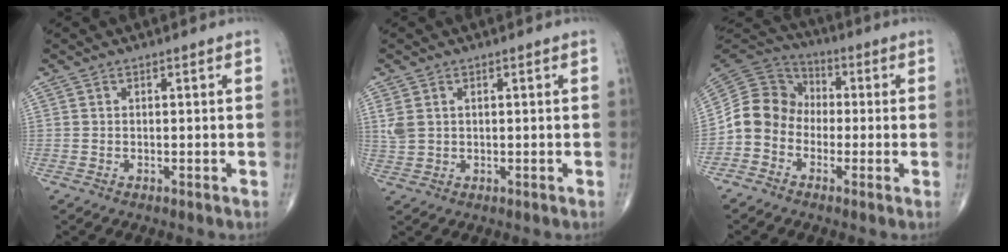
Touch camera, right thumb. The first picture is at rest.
{"total": 3.1, "force": [0.9, 2.1, 2.1], "torque": [-0.056, 0.005, 0.024]}
{"total": 9.8, "force": [-2.7, 8.7, 3.8], "torque": [-0.056, 0.056, -0.064]}